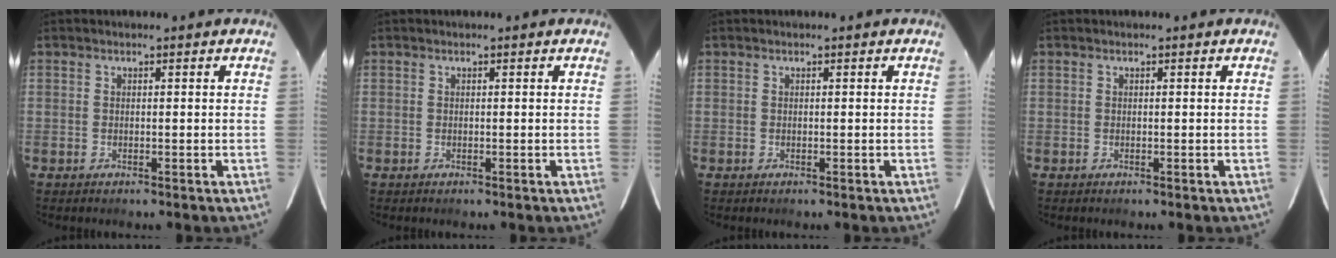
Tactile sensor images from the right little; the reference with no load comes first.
{"total": 0.0}
{"total": 0.0}
{"total": 0.0}